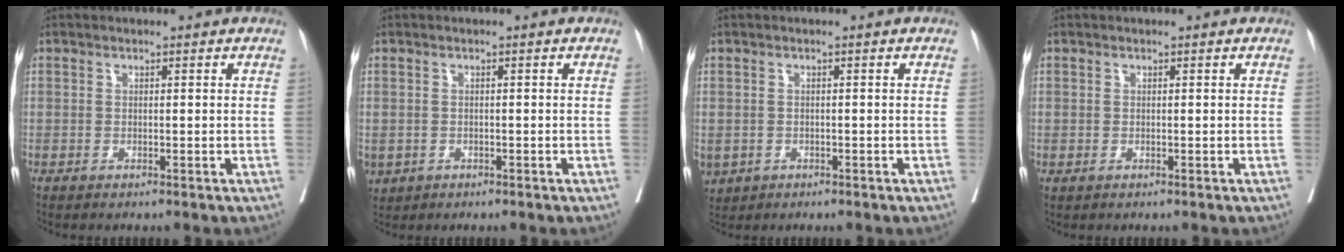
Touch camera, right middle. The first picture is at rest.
{"total": 3.9, "force": [-1.6, 3.2, 1.5], "torque": [-0.042, -0.002, -0.019]}
{"total": 5.5, "force": [-2.3, 4.6, 2.1], "torque": [-0.065, -0.005, -0.028]}
{"total": 0.0}